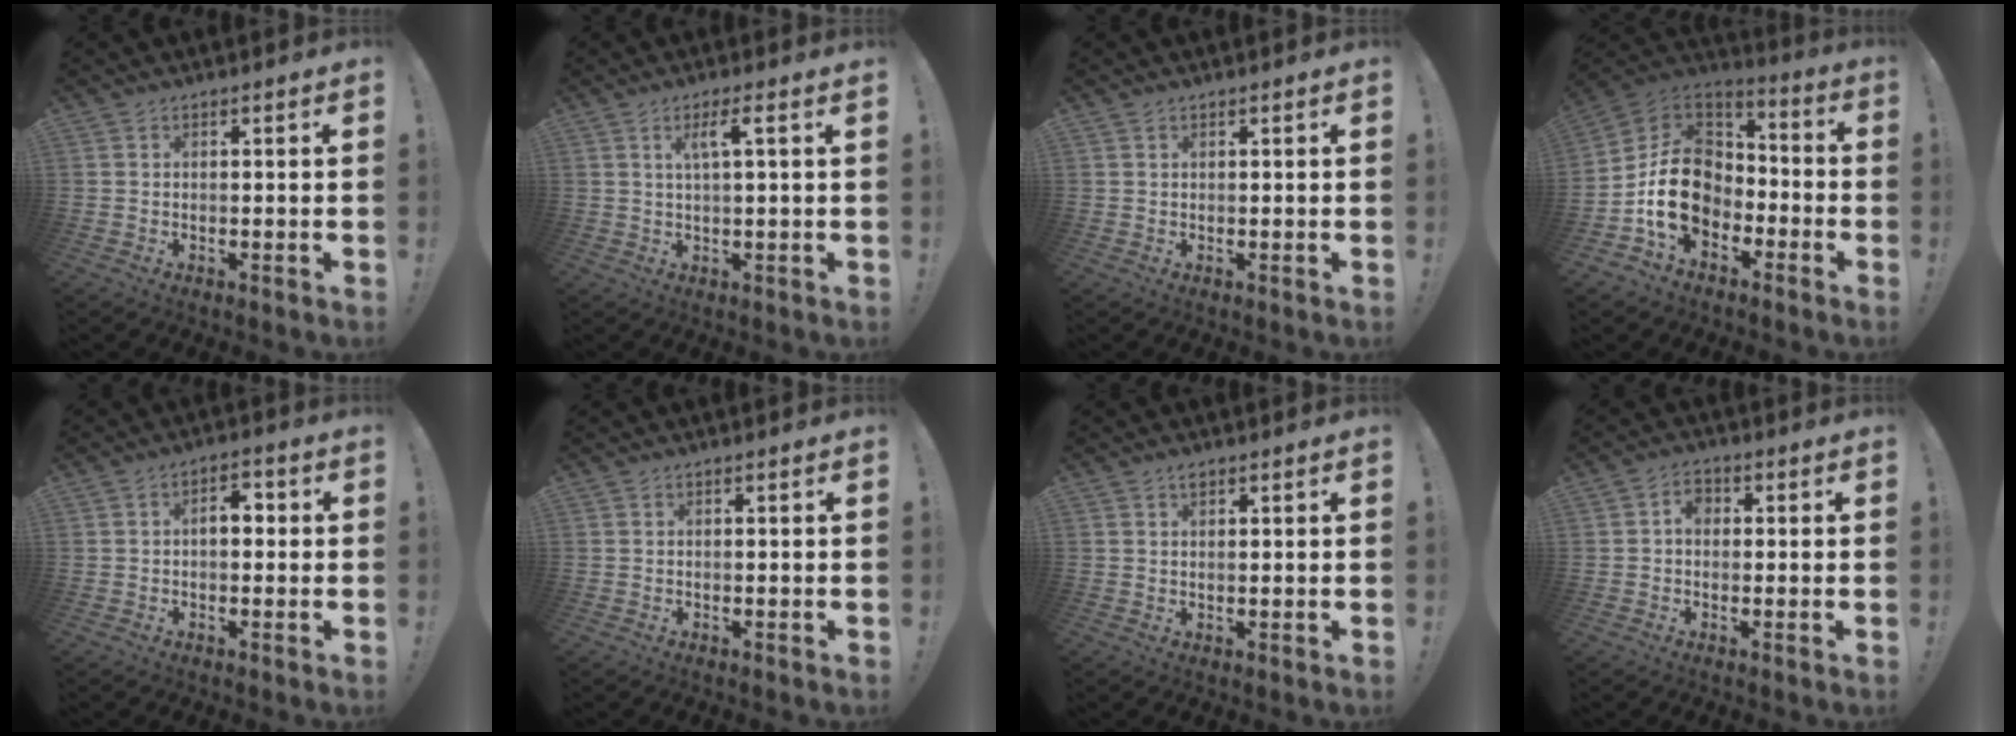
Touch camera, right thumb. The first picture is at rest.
{"total": 4.5, "force": [1.7, 0.0, 4.1], "torque": [-0.076, -0.001, 0.022]}
{"total": 0.6, "force": [0.5, 0.4, 0.0], "torque": [0.007, -0.004, 0.008]}
{"total": 17.5, "force": [-4.7, 13.5, 10.1], "torque": [-0.182, 0.029, -0.072]}
{"total": 5.1, "force": [0.0, 3.0, 4.0], "torque": [-0.055, 0.009, -0.007]}
{"total": 0.0}
{"total": 1.6, "force": [1.2, 0.5, 0.9], "torque": [-0.006, -0.005, 0.020]}
{"total": 4.1, "force": [0.2, 3.1, 2.7], "torque": [-0.039, 0.006, 0.003]}